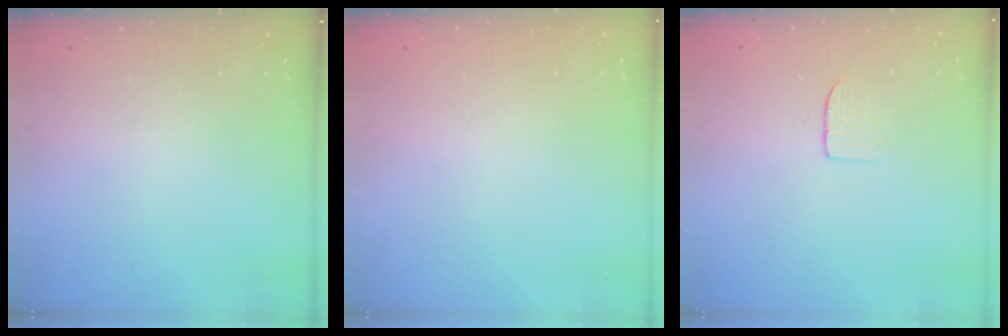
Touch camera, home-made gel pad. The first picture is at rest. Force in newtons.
{"total": 0.0}
{"total": 3.7, "press": 3.7, "slide": 0.2}